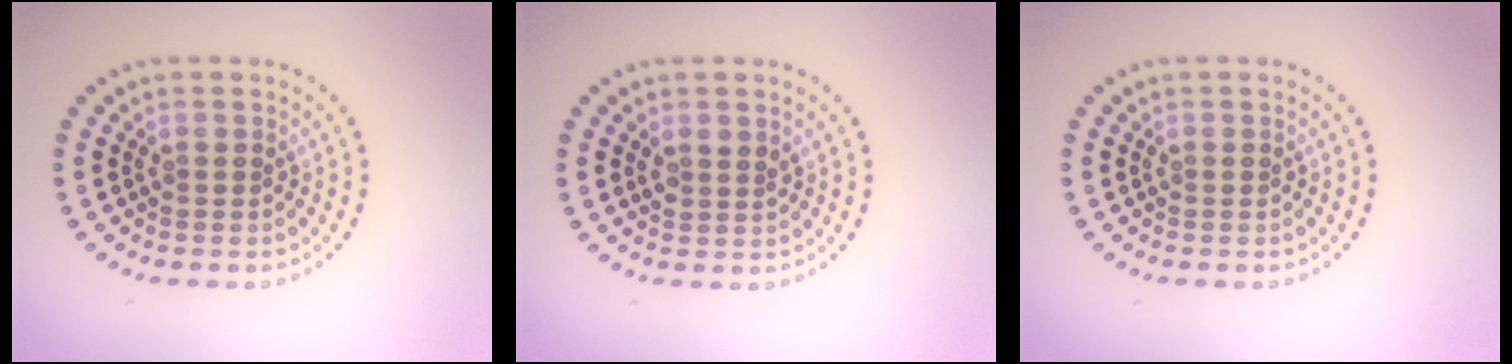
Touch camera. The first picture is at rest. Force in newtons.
{"total": 1.3, "press": 1.2, "slide": 0.6}
{"total": 0.0}